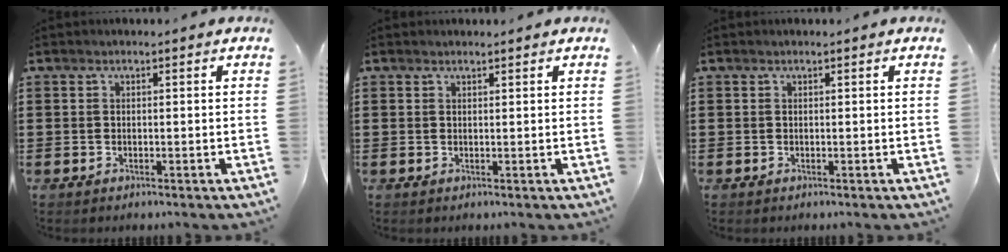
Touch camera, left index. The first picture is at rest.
{"total": 0.7, "force": [0.6, -0.1, 0.2], "torque": [-0.004, -0.002, 0.013]}
{"total": 0.0}